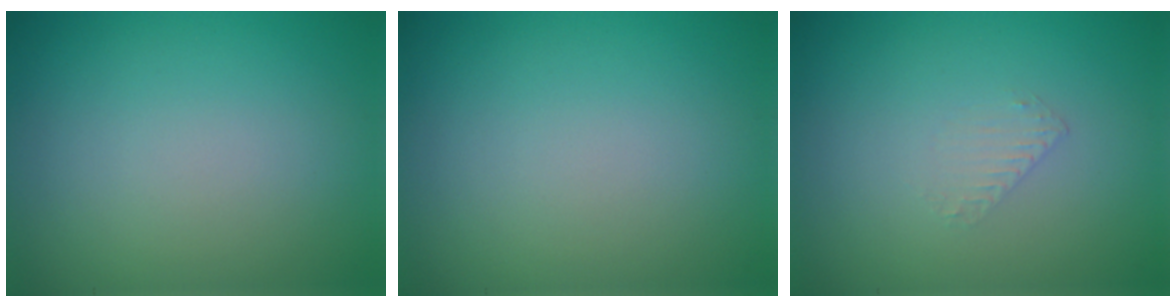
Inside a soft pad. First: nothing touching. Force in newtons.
{"total": 0.0}
{"total": 0.6, "press": 0.4, "slide": 0.5}